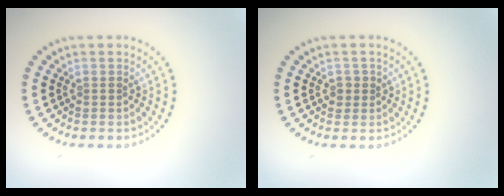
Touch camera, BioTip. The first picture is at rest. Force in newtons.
{"total": 1.0, "press": 0.9, "slide": 0.3}